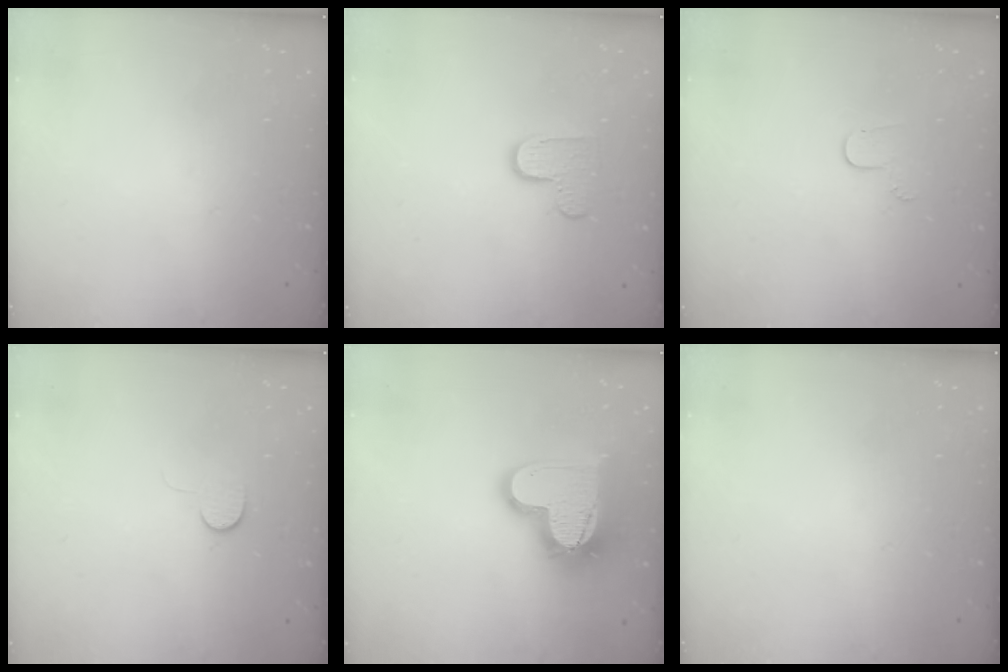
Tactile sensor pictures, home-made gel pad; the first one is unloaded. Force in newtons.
{"total": 7.4, "press": 7.4, "slide": 0.4}
{"total": 3.8, "press": 3.8, "slide": 0.4}
{"total": 4.8, "press": 4.7, "slide": 0.5}
{"total": 17.1, "press": 17.0, "slide": 1.4}
{"total": 0.0}